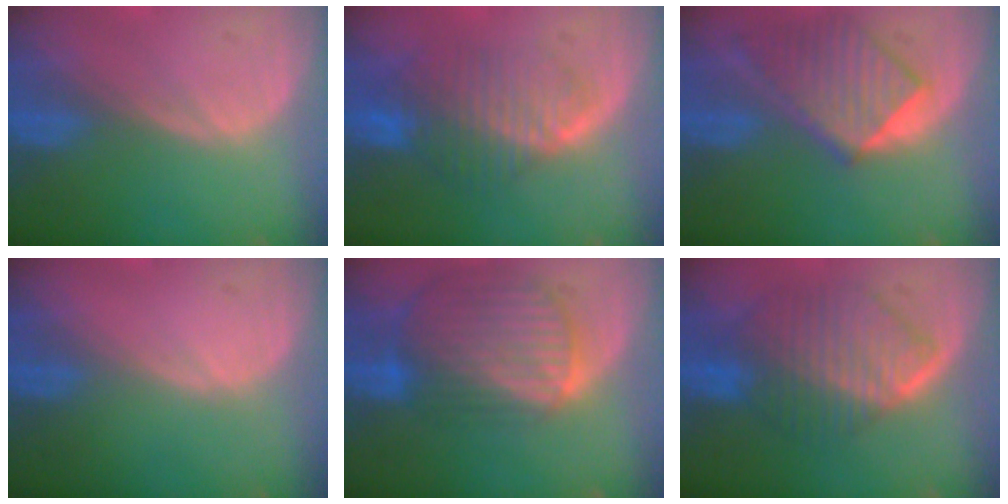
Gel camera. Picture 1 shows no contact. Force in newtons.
{"total": 8.4, "press": 7.3, "slide": 4.1}
{"total": 7.8, "press": 7.6, "slide": 1.8}
{"total": 0.0}
{"total": 10.4, "press": 8.7, "slide": 5.6}
{"total": 8.7, "press": 8.6, "slide": 0.6}